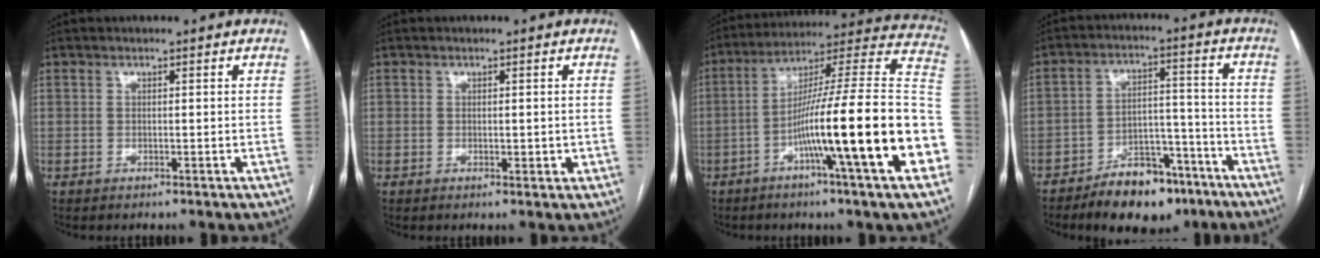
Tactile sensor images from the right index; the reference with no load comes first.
{"total": 1.7, "force": [-0.1, 1.2, 1.1], "torque": [-0.012, 0.003, 0.003]}
{"total": 24.6, "force": [-7.2, -0.2, 23.5], "torque": [-0.286, 0.004, -0.123]}
{"total": 11.6, "force": [-8.4, 5.2, 6.1], "torque": [-0.089, 0.022, -0.133]}